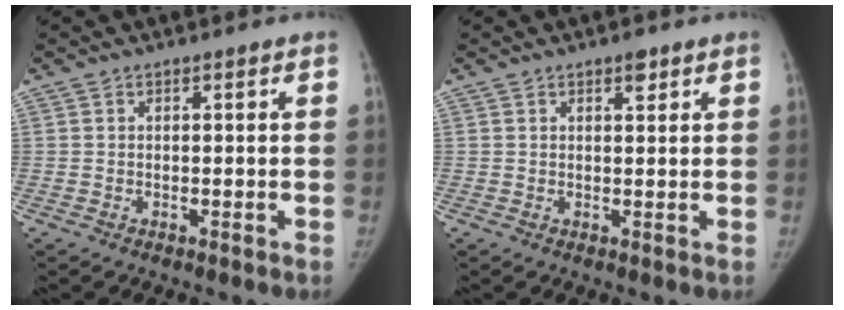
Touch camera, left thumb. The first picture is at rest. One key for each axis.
{"total": 2.0, "fx": 1.3, "fy": 0.8, "fz": 1.3, "tx": -0.012, "ty": -0.006, "tz": 0.019}